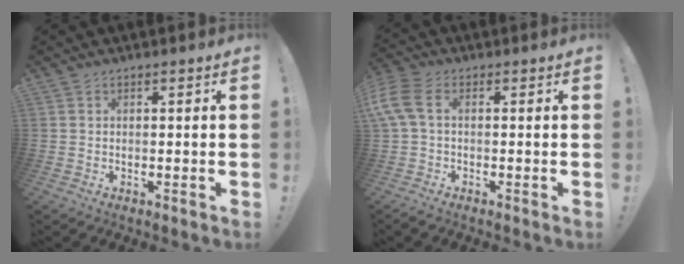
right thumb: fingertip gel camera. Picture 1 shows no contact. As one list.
[{"total": 7.2, "force": [0.8, 3.3, 6.3], "torque": [-0.139, -0.006, 0.019]}]